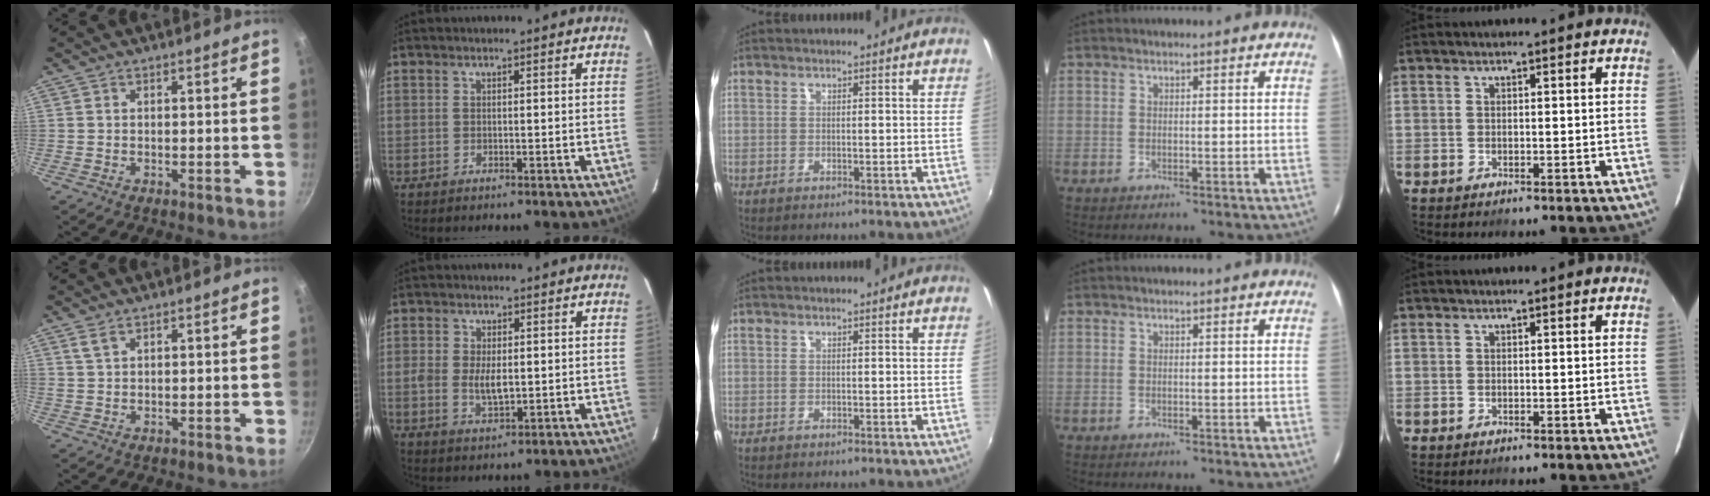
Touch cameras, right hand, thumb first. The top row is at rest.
{"thumb": {"total": 2.2, "force": [1.4, 1.0, 1.4], "torque": [-0.026, -0.003, 0.030]}, "index": {"total": 5.0, "force": [-0.3, 2.8, 4.2], "torque": [-0.081, -0.004, -0.006]}}